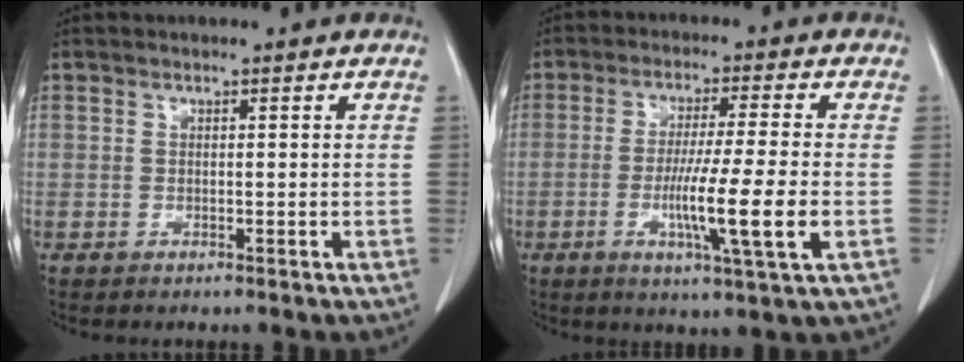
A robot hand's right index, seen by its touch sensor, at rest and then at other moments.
{"total": 10.9, "force": [-2.7, -0.7, 10.5], "torque": [-0.184, -0.022, -0.051]}